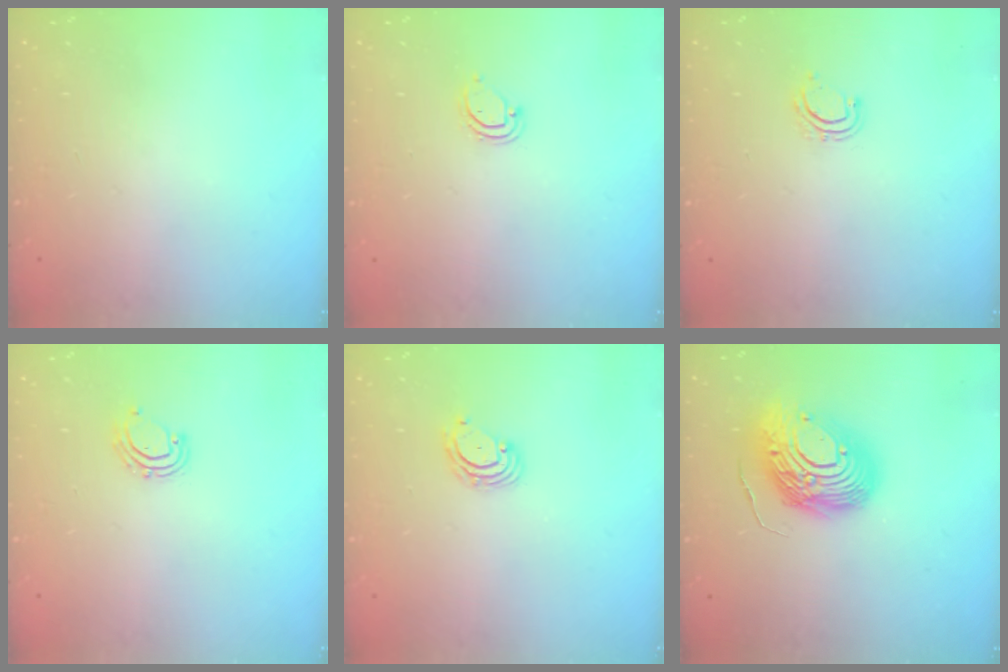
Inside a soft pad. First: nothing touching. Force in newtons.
{"total": 3.6, "press": 3.6, "slide": 0.5}
{"total": 5.0, "press": 4.8, "slide": 1.2}
{"total": 6.5, "press": 6.3, "slide": 1.6}
{"total": 2.8, "press": 2.8, "slide": 0.3}
{"total": 16.1, "press": 16.1, "slide": 1.4}